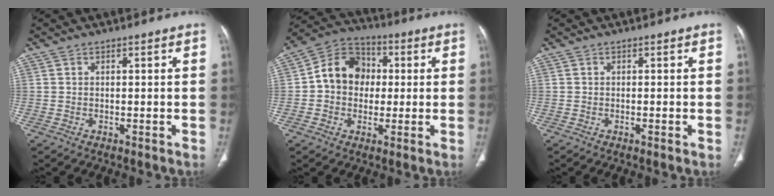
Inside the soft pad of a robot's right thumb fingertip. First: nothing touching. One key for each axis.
{"total": 11.6, "fx": 0.7, "fy": 9.7, "fz": 6.3, "tx": -0.075, "ty": 0.028, "tz": -0.001}
{"total": 0.8, "fx": -0.2, "fy": 0.1, "fz": 0.7, "tx": -0.014, "ty": -0.002, "tz": -0.002}